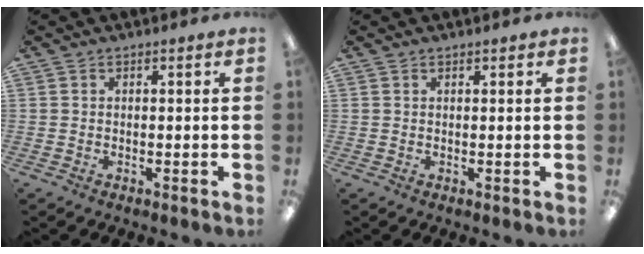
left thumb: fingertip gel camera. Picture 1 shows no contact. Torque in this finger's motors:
{"motor_torque": [-0.11, -0.11, -0.11, 0.10, -0.05]}